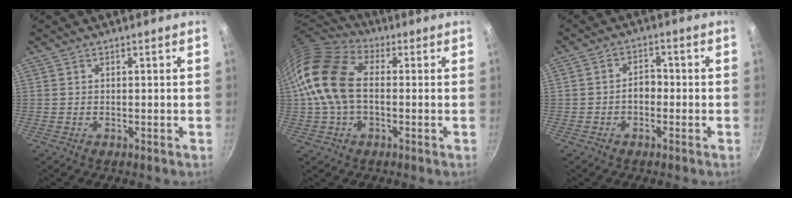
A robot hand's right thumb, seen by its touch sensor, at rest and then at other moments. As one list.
[{"total": 15.5, "force": [0.2, 10.2, 11.7], "torque": [-0.213, 0.031, -0.012]}, {"total": 3.4, "force": [-1.0, 2.4, 2.3], "torque": [-0.018, 0.019, -0.021]}]